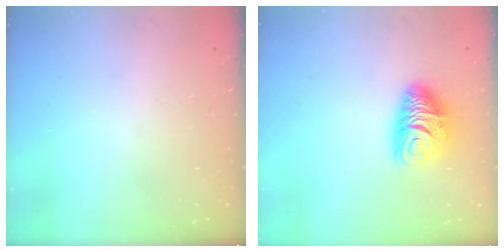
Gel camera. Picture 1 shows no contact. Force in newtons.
{"total": 9.5, "press": 9.5, "slide": 0.4}